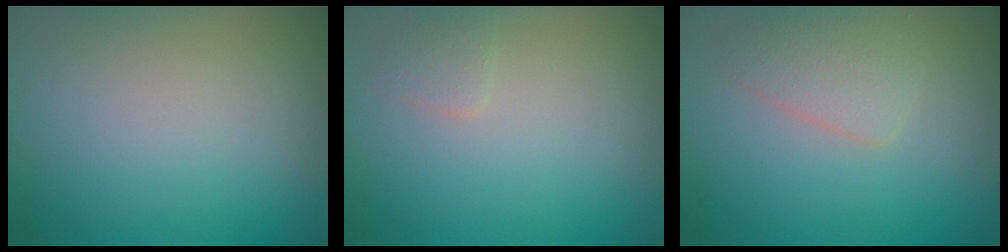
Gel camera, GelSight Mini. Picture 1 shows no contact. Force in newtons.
{"total": 1.0, "press": 1.0, "slide": 0.0}
{"total": 2.4, "press": 2.4, "slide": 0.1}